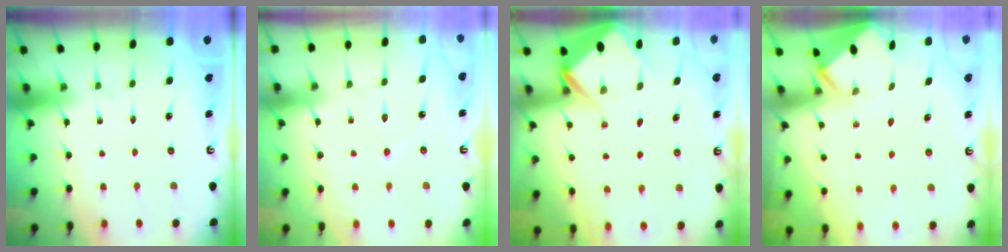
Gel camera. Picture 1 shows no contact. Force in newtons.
{"total": 3.6, "press": 3.6, "slide": 0.4}
{"total": 6.5, "press": 6.5, "slide": 0.6}
{"total": 3.0, "press": 3.0, "slide": 0.1}